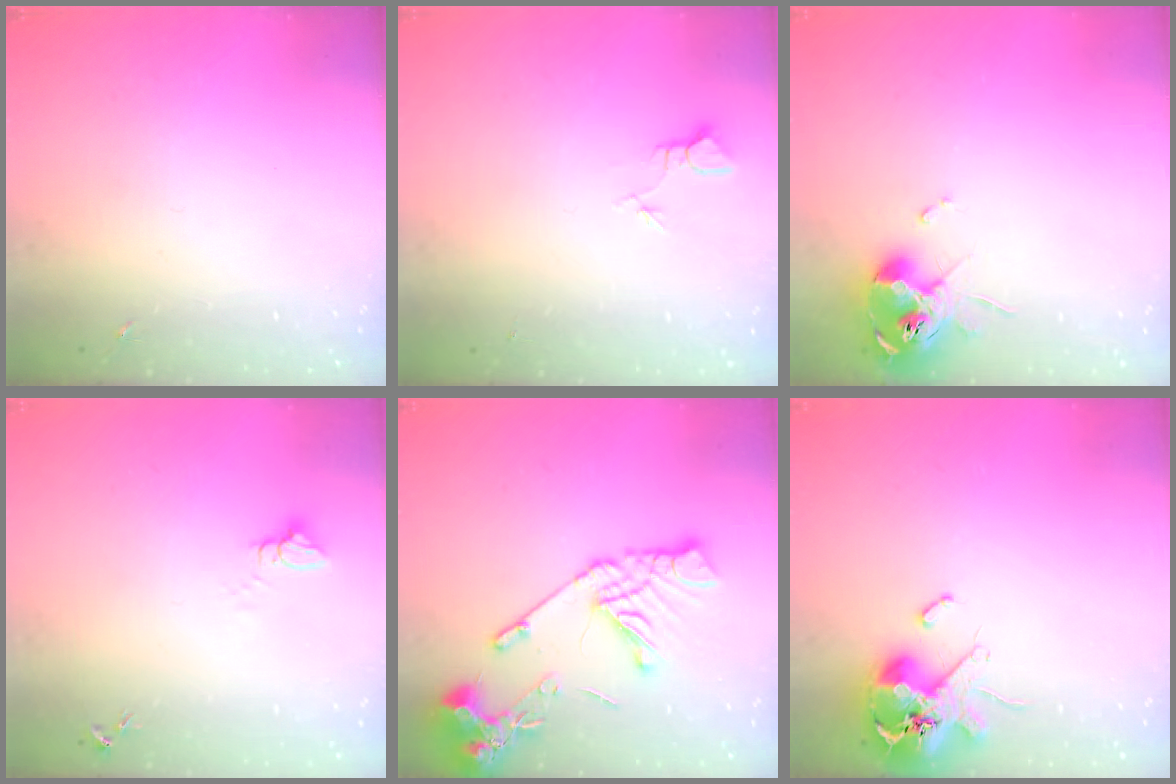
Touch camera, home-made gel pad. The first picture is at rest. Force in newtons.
{"total": 2.4, "press": 2.4, "slide": 0.2}
{"total": 10.7, "press": 10.6, "slide": 0.9}
{"total": 3.0, "press": 3.0, "slide": 0.1}
{"total": 16.8, "press": 16.6, "slide": 1.9}
{"total": 13.9, "press": 13.8, "slide": 2.0}